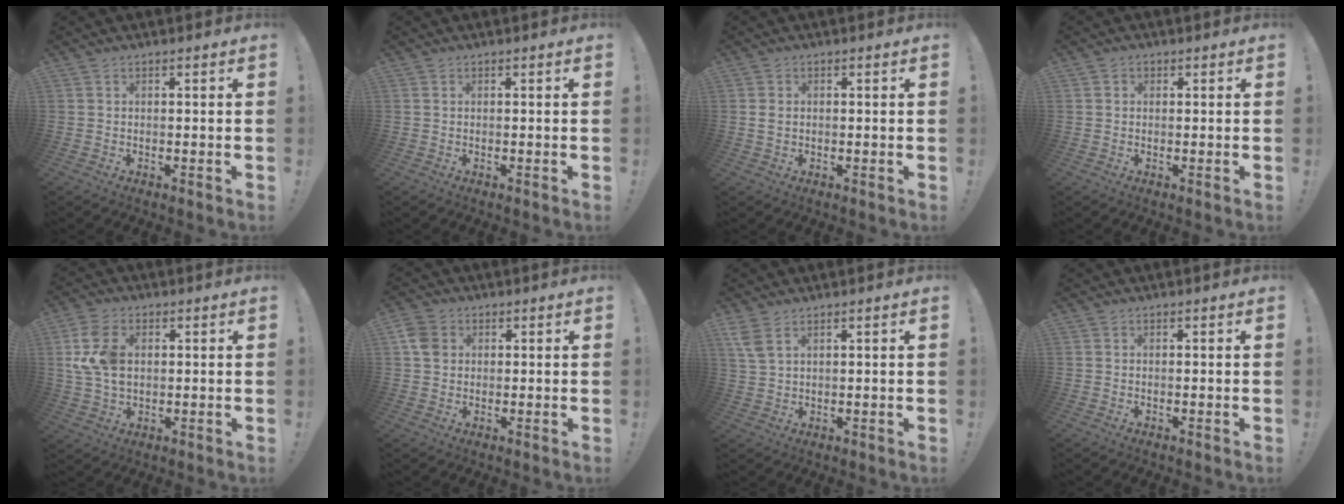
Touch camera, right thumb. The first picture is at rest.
{"total": 1.1, "force": [-0.6, -0.6, -0.8], "torque": [0.012, 0.000, -0.008]}
{"total": 1.9, "force": [0.3, 1.4, 1.3], "torque": [-0.017, 0.002, 0.005]}
{"total": 1.1, "force": [0.3, 1.0, 0.3], "torque": [0.000, 0.000, 0.004]}
{"total": 11.2, "force": [2.1, 7.4, 8.1], "torque": [-0.170, -0.001, 0.041]}
{"total": 5.8, "force": [1.5, 4.9, 2.7], "torque": [-0.039, 0.005, 0.028]}
{"total": 4.8, "force": [2.9, 2.0, 3.2], "torque": [-0.058, -0.007, 0.054]}
{"total": 0.0}